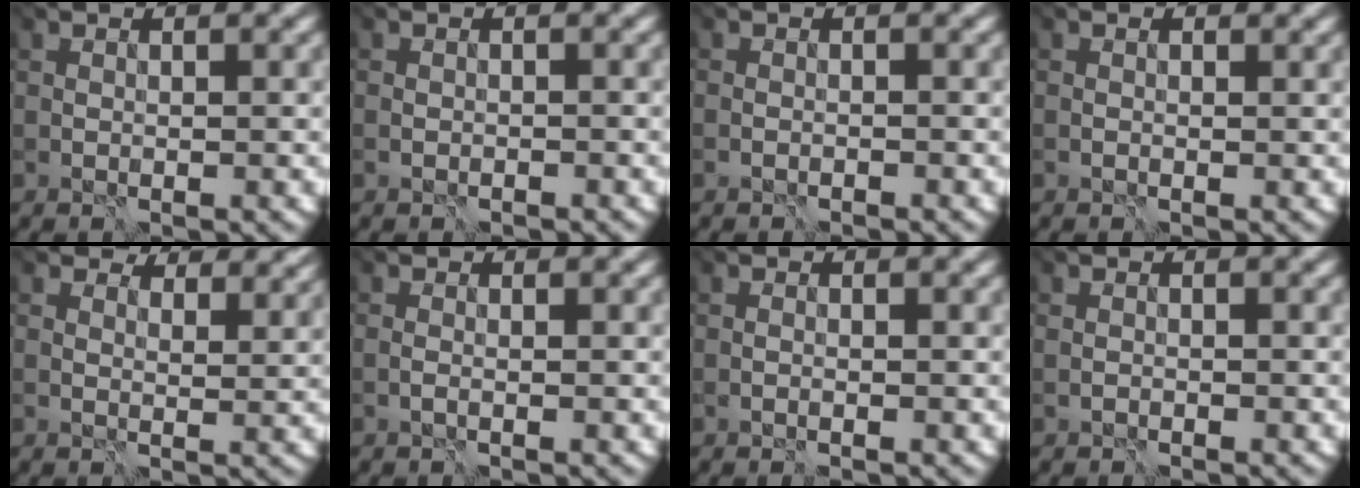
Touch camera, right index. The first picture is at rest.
{"total": 1.4, "force": [-1.3, -0.2, -0.5], "torque": [0.008, 0.001, -0.019]}
{"total": 1.7, "force": [-1.6, -0.4, -0.6], "torque": [0.008, -0.003, -0.024]}
{"total": 0.5, "force": [-0.5, -0.2, -0.2], "torque": [0.003, -0.002, -0.004]}
{"total": 5.1, "force": [4.3, 1.4, 2.3], "torque": [-0.032, 0.004, 0.064]}
{"total": 1.0, "force": [-0.8, 0.0, 0.5], "torque": [-0.001, 0.010, -0.022]}
{"total": 1.0, "force": [-1.0, -0.1, 0.2], "torque": [0.009, 0.005, -0.017]}
{"total": 0.7, "force": [-0.7, 0.2, -0.2], "torque": [-0.001, 0.002, -0.007]}